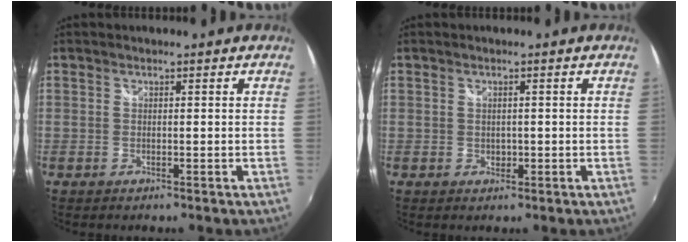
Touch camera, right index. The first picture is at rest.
{"total": 1.1, "force": [0.0, 1.0, 0.6], "torque": [-0.007, 0.000, 0.001]}